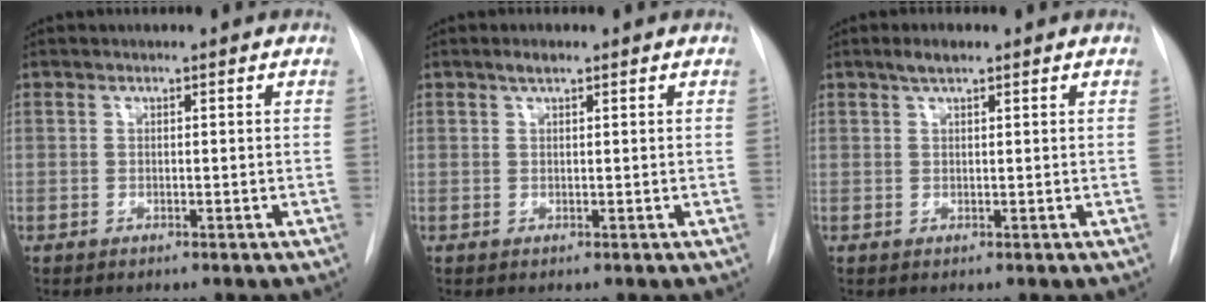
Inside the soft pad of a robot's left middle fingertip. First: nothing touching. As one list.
[{"total": 1.3, "force": [0.9, 0.3, 0.9], "torque": [-0.019, 0.003, 0.017]}, {"total": 2.2, "force": [1.5, 0.5, 1.4], "torque": [-0.032, 0.007, 0.027]}]